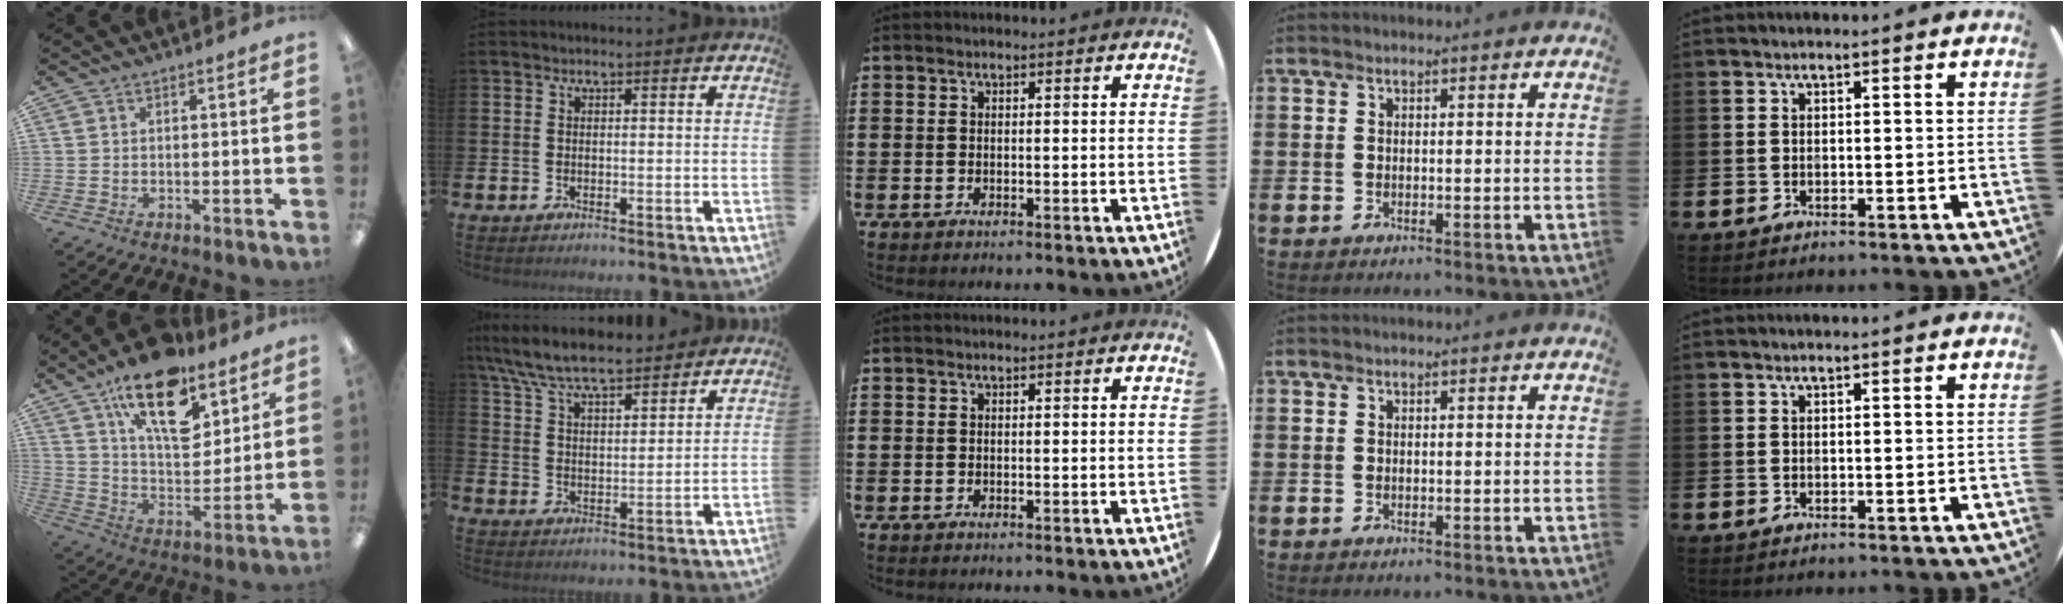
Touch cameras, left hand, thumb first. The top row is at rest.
{"thumb": {"total": 19.4, "force": [12.3, 9.1, 12.0], "torque": [-0.184, -0.065, 0.210]}, "index": {"total": 8.1, "force": [7.6, 1.1, 2.5], "torque": [-0.076, -0.039, 0.137]}}